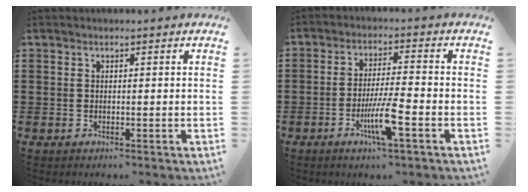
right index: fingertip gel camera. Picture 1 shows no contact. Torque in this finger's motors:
{"motor_torque": [1.27, -0.87, 0.71, 0.09]}